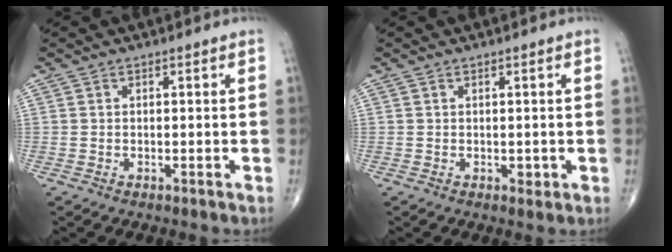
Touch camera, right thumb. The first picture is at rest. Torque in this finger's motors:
{"motor_torque": [0.18, 0.46, -0.11, -0.06, 0.03]}